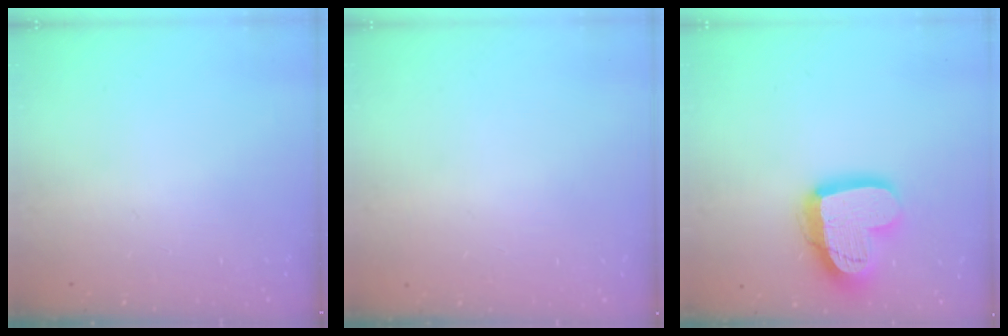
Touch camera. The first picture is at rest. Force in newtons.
{"total": 0.0}
{"total": 18.4, "press": 18.3, "slide": 1.6}